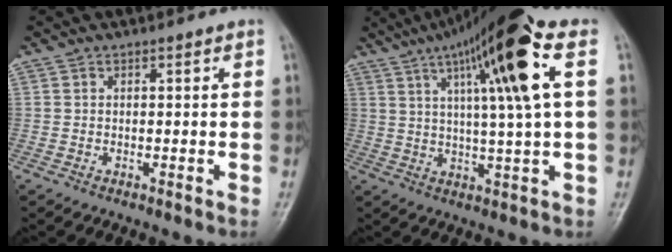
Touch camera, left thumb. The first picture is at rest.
{"total": 17.8, "force": [6.2, 1.9, 16.6], "torque": [-0.278, 0.007, 0.095]}